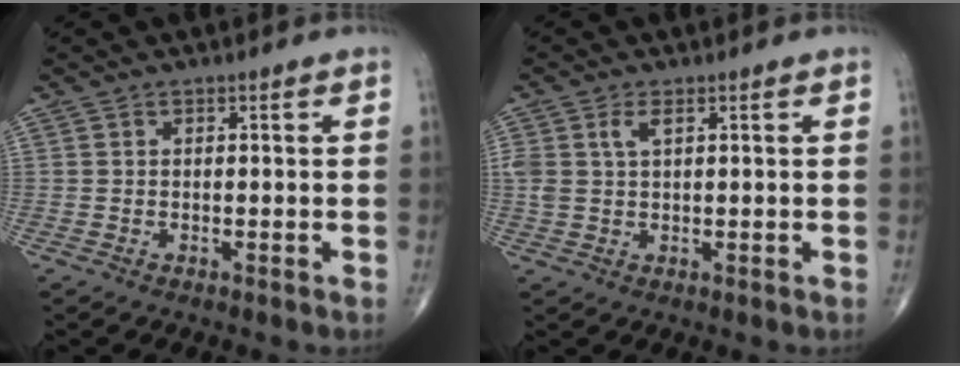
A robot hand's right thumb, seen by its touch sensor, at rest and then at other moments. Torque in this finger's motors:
{"motor_torque": [0.15, -0.06, 0.56, 0.25, 0.17]}